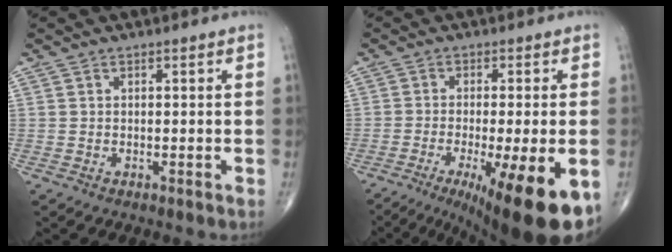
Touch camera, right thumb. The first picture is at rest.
{"total": 16.9, "force": [-7.3, 3.4, 14.9], "torque": [-0.176, -0.019, -0.102]}